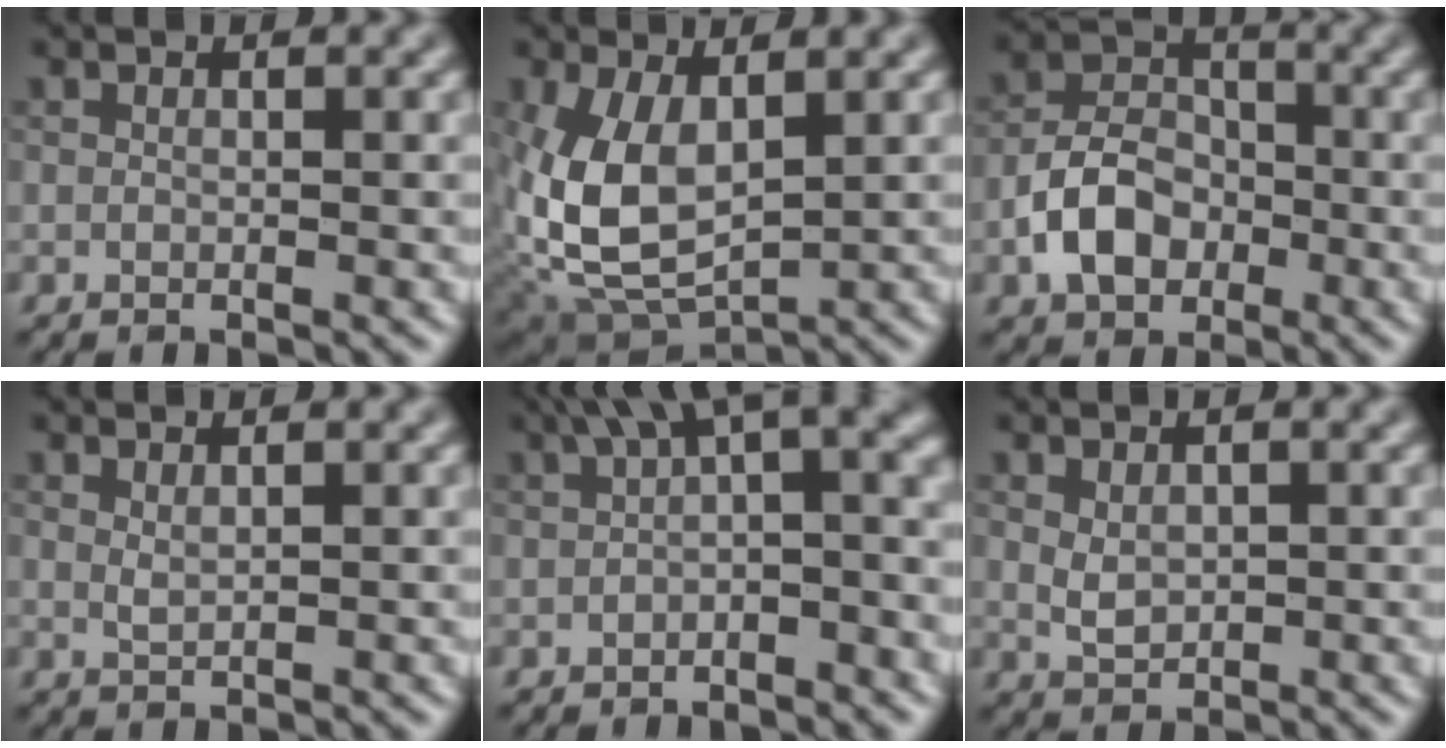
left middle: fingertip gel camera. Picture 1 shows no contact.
{"total": 7.0, "force": [1.2, 3.7, 5.9], "torque": [-0.137, -0.006, 0.026]}
{"total": 5.2, "force": [-1.9, 3.7, 3.1], "torque": [-0.055, 0.005, -0.039]}
{"total": 0.9, "force": [0.7, 0.2, 0.5], "torque": [-0.014, -0.002, 0.015]}
{"total": 6.4, "force": [1.9, 2.4, 5.7], "torque": [-0.072, 0.018, 0.018]}
{"total": 1.7, "force": [0.5, 1.1, 1.1], "torque": [-0.024, -0.003, 0.016]}